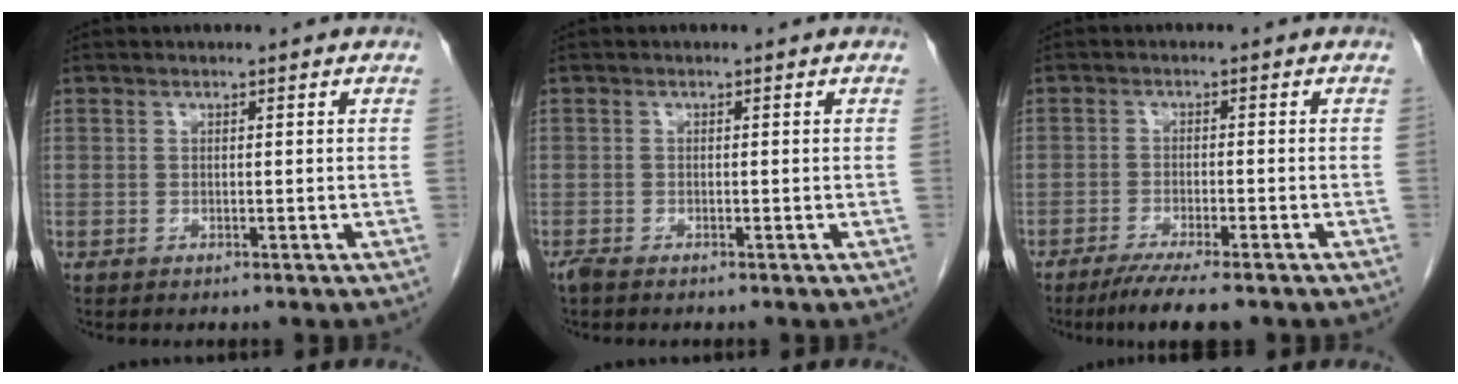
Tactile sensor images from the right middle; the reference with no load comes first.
{"total": 1.1, "force": [-0.9, 0.2, 0.5], "torque": [-0.019, -0.005, -0.019]}
{"total": 7.1, "force": [-5.4, 0.5, 4.5], "torque": [-0.071, -0.017, -0.083]}